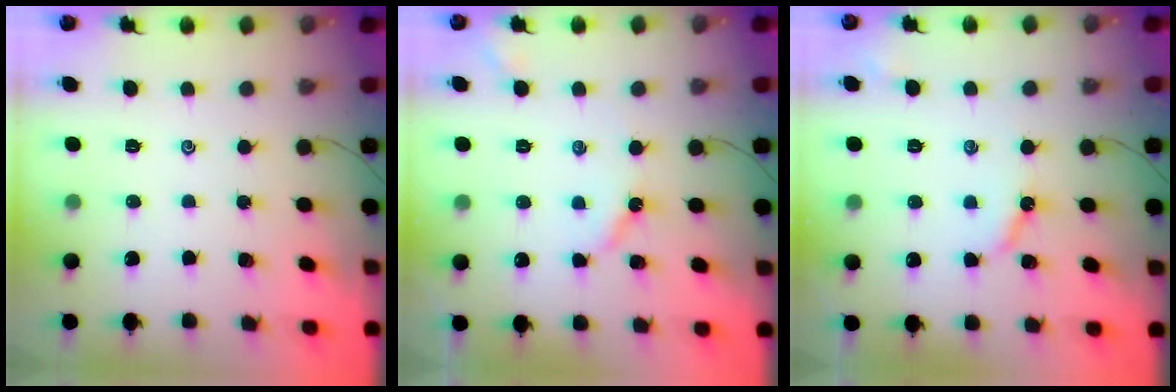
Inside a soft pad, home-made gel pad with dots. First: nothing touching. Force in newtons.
{"total": 4.5, "press": 4.5, "slide": 0.6}
{"total": 5.1, "press": 5.1, "slide": 0.5}